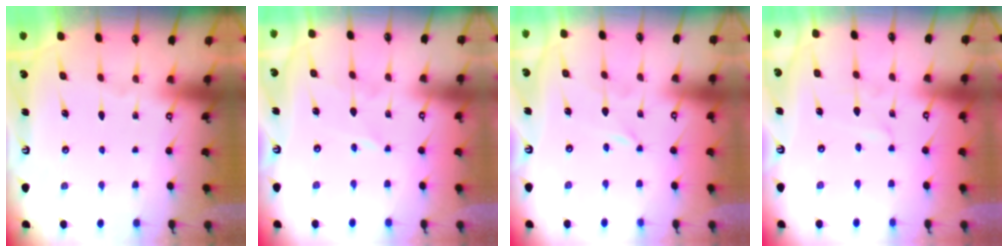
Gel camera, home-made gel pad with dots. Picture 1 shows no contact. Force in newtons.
{"total": 2.6, "press": 2.6, "slide": 0.2}
{"total": 0.0}
{"total": 0.9, "press": 0.9, "slide": 0.1}